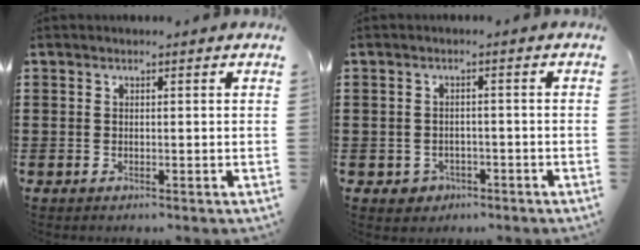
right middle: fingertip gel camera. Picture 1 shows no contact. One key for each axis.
{"total": 1.8, "fx": -1.3, "fy": 1.3, "fz": 0.1, "tx": -0.010, "ty": 0.001, "tz": -0.031}